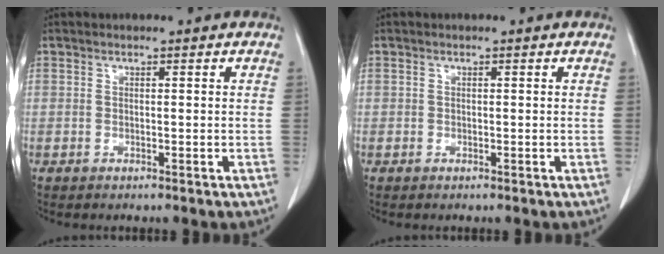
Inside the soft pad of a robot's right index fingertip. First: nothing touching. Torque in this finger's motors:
{"motor_torque": [0.03, -0.01, 0.00, 0.00]}